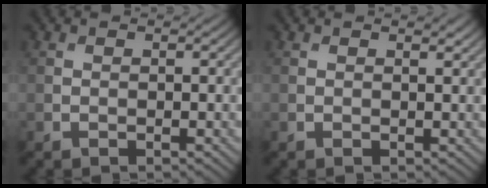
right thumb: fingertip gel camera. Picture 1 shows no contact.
{"total": 0.6, "force": [0.5, 0.0, 0.3], "torque": [-0.005, -0.001, 0.009]}